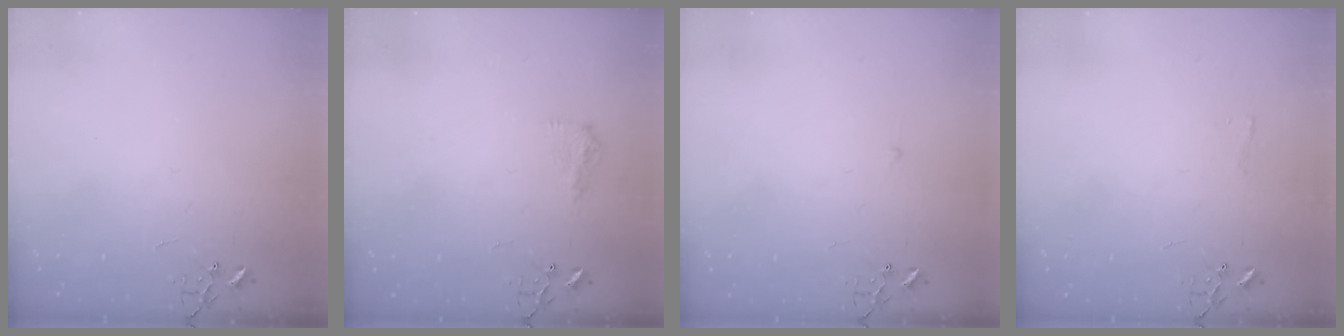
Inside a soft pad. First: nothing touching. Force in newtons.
{"total": 7.9, "press": 7.9, "slide": 0.3}
{"total": 2.3, "press": 2.3, "slide": 0.3}
{"total": 3.4, "press": 3.4, "slide": 0.4}